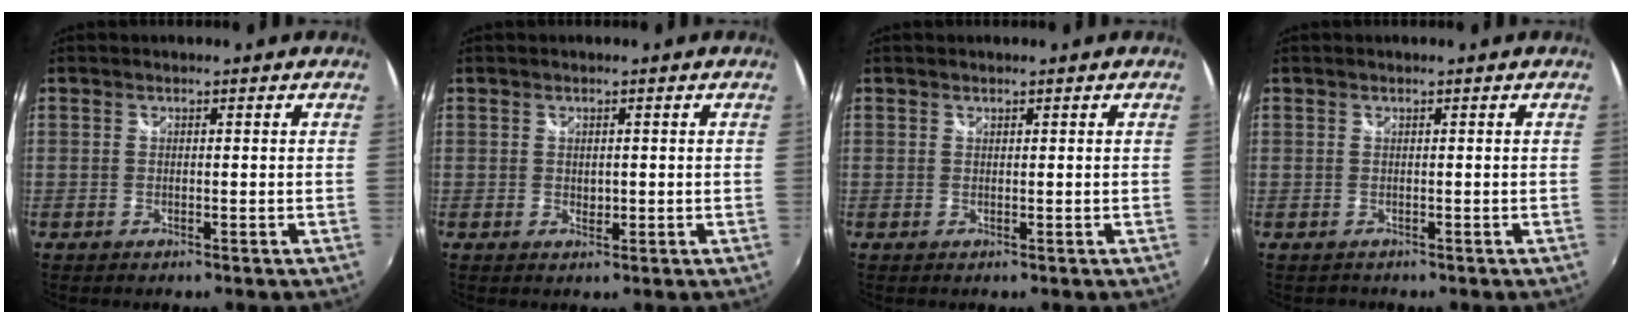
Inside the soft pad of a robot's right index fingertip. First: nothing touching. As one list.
[{"total": 1.1, "force": [0.2, 0.9, 0.5], "torque": [-0.007, -0.001, 0.004]}, {"total": 0.0}, {"total": 0.8, "force": [-0.2, 0.8, -0.1], "torque": [0.000, 0.000, -0.001]}]